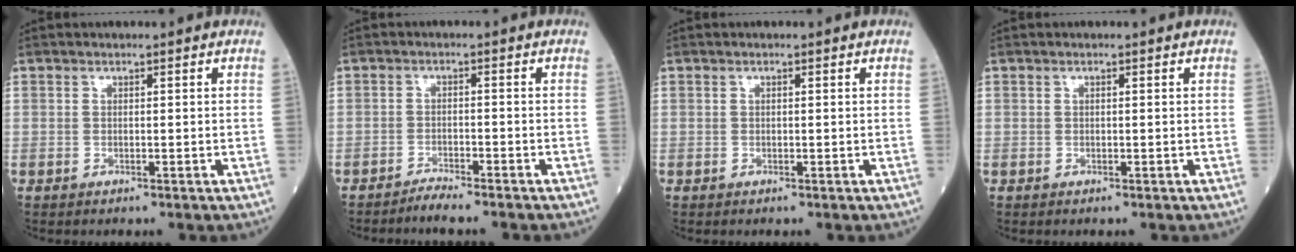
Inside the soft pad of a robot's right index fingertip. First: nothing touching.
{"total": 2.8, "force": [-2.7, -0.4, 0.9], "torque": [-0.016, -0.005, -0.047]}
{"total": 0.0}
{"total": 0.0}